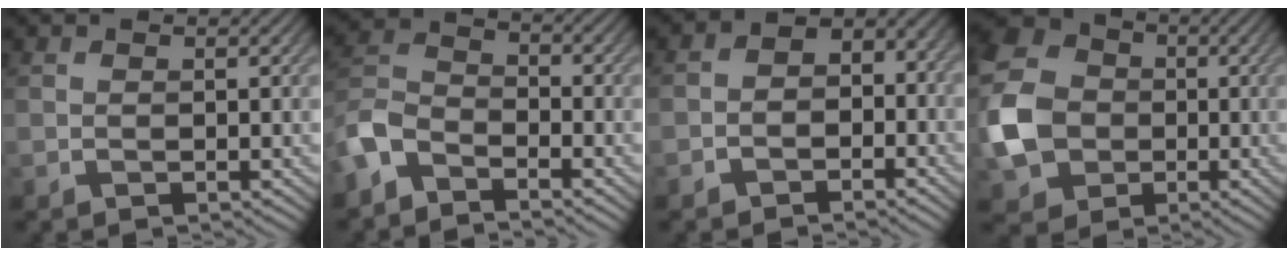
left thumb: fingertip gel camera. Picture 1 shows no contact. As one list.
[{"total": 6.9, "force": [-5.0, 3.2, 3.5], "torque": [-0.084, -0.003, -0.122]}, {"total": 4.1, "force": [-1.8, 2.9, 2.2], "torque": [-0.030, -0.001, -0.042]}, {"total": 10.3, "force": [-1.4, 8.7, 5.2], "torque": [-0.141, 0.000, -0.039]}]